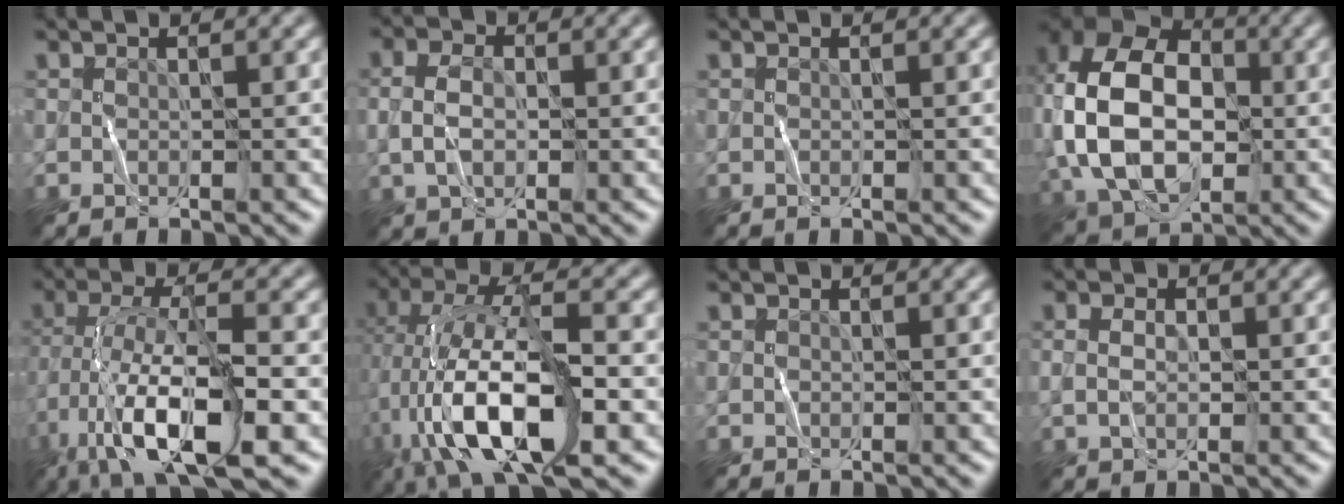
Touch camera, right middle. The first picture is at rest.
{"total": 3.2, "force": [-0.1, 2.1, 2.3], "torque": [-0.058, 0.001, -0.002]}
{"total": 0.0}
{"total": 14.8, "force": [0.0, 10.2, 10.7], "torque": [-0.227, 0.005, -0.002]}
{"total": 11.8, "force": [-5.3, 3.5, 10.0], "torque": [-0.182, 0.003, -0.096]}
{"total": 12.5, "force": [-3.9, 4.4, 11.0], "torque": [-0.206, 0.014, -0.073]}
{"total": 0.0}
{"total": 2.0, "force": [0.1, 1.3, 1.5], "torque": [-0.039, 0.001, 0.005]}